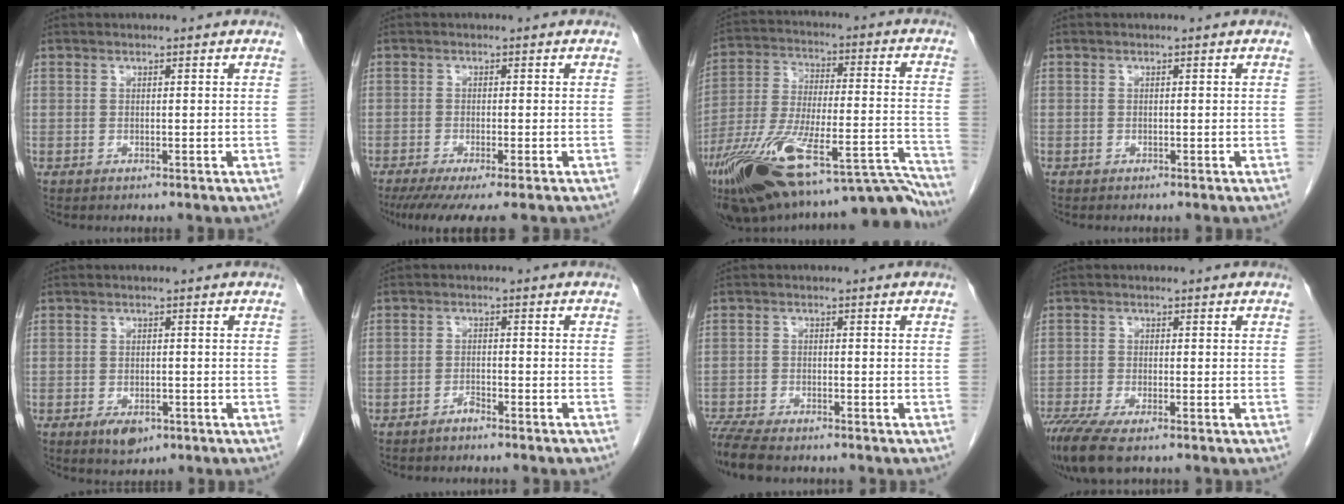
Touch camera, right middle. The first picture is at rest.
{"total": 8.1, "force": [-6.3, 0.4, 5.0], "torque": [-0.065, -0.019, -0.099]}
{"total": 30.6, "force": [-23.2, 7.0, 18.7], "torque": [-0.281, -0.004, -0.354]}
{"total": 0.0}
{"total": 3.6, "force": [-2.0, 1.9, 2.3], "torque": [-0.040, -0.002, -0.024]}
{"total": 1.9, "force": [-1.8, 0.0, 0.7], "torque": [-0.014, 0.001, -0.031]}
{"total": 8.5, "force": [-7.2, 1.9, 4.0], "torque": [-0.072, -0.018, -0.122]}
{"total": 7.4, "force": [-5.4, 1.6, 4.8], "torque": [-0.088, -0.018, -0.093]}